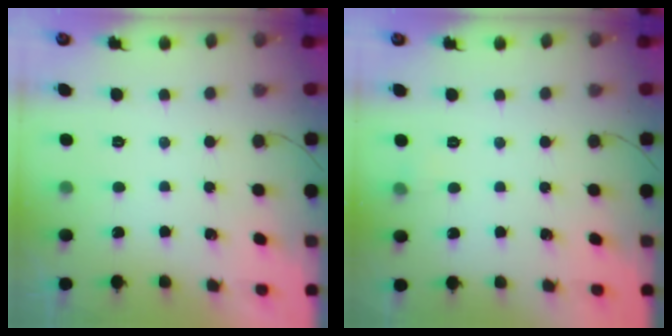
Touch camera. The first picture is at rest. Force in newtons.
{"total": 2.5, "press": 2.3, "slide": 1.1}